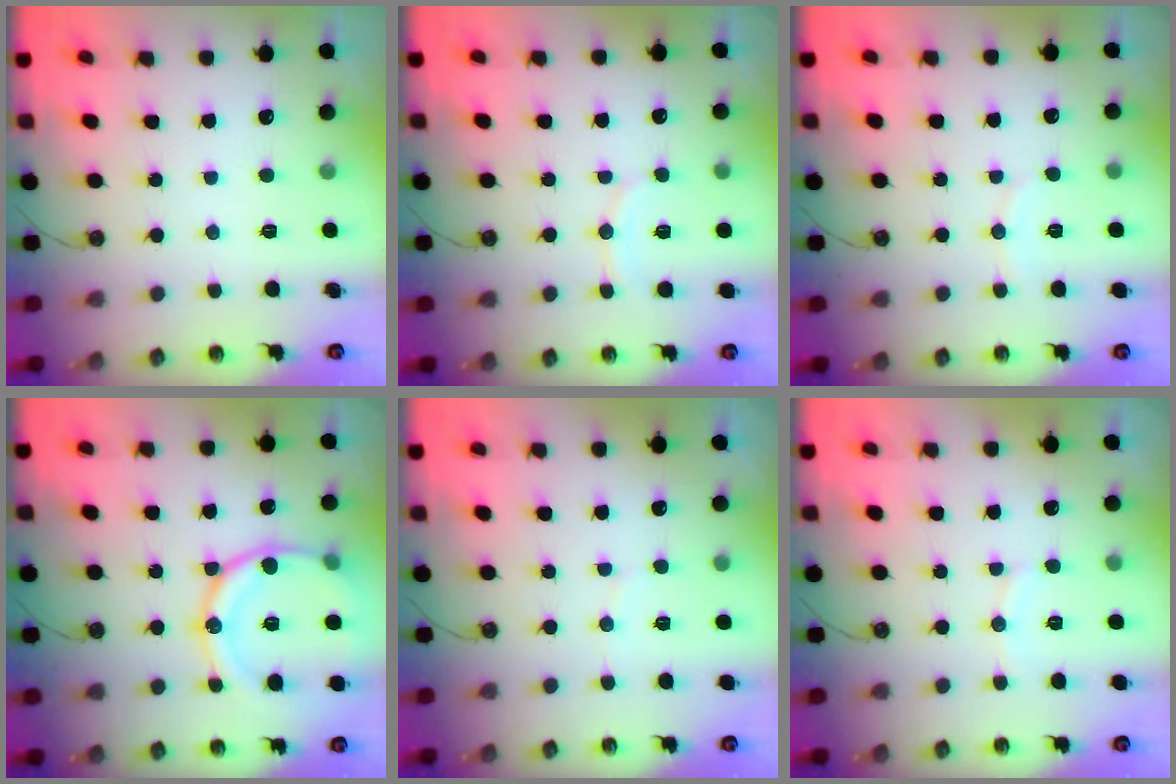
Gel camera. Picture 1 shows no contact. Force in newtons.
{"total": 6.5, "press": 6.5, "slide": 0.5}
{"total": 3.7, "press": 3.7, "slide": 0.2}
{"total": 19.3, "press": 19.0, "slide": 3.4}
{"total": 2.1, "press": 2.1, "slide": 0.2}
{"total": 4.5, "press": 4.5, "slide": 0.5}